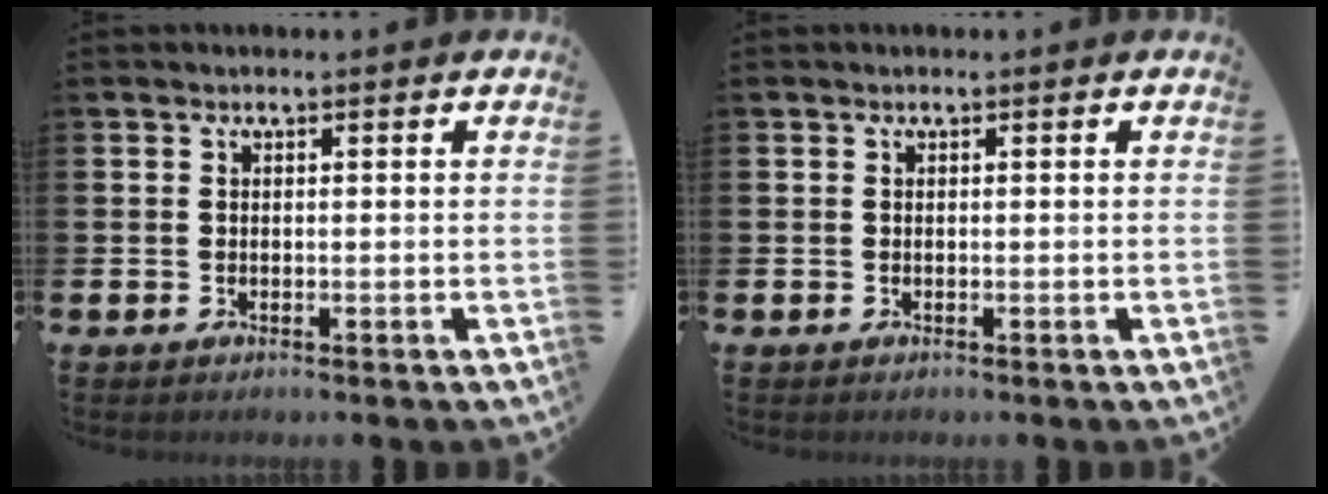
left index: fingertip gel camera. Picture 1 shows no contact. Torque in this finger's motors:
{"motor_torque": [0.00, 0.00, 0.00, 0.00]}